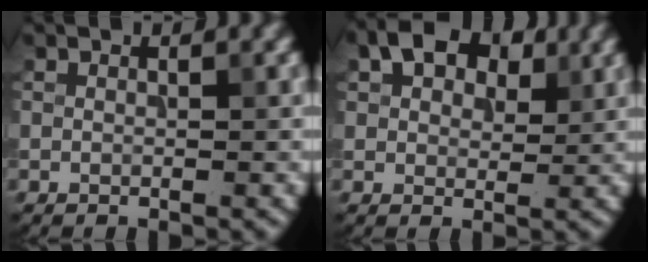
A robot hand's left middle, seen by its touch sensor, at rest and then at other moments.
{"total": 5.7, "force": [2.8, 3.6, 3.4], "torque": [-0.058, 0.009, 0.034]}